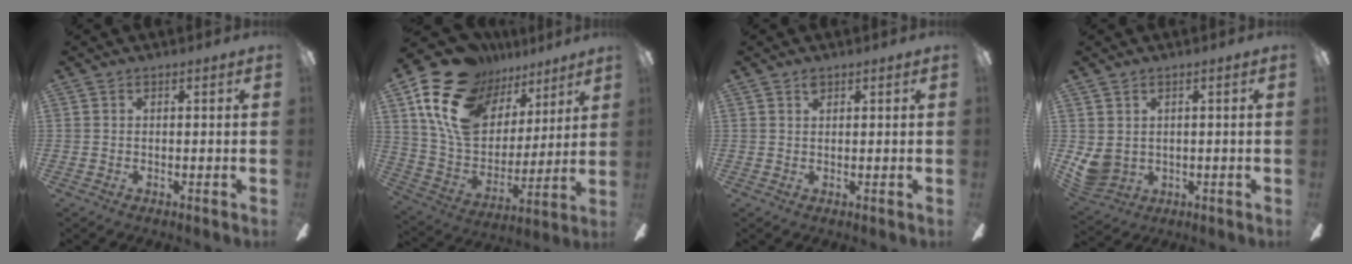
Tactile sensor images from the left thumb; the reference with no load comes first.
{"total": 21.2, "force": [12.8, 13.0, 10.7], "torque": [-0.193, -0.068, 0.238]}
{"total": 1.5, "force": [1.1, 0.7, 0.7], "torque": [-0.008, -0.003, 0.018]}
{"total": 5.3, "force": [1.3, 4.4, 2.7], "torque": [-0.076, -0.007, 0.026]}